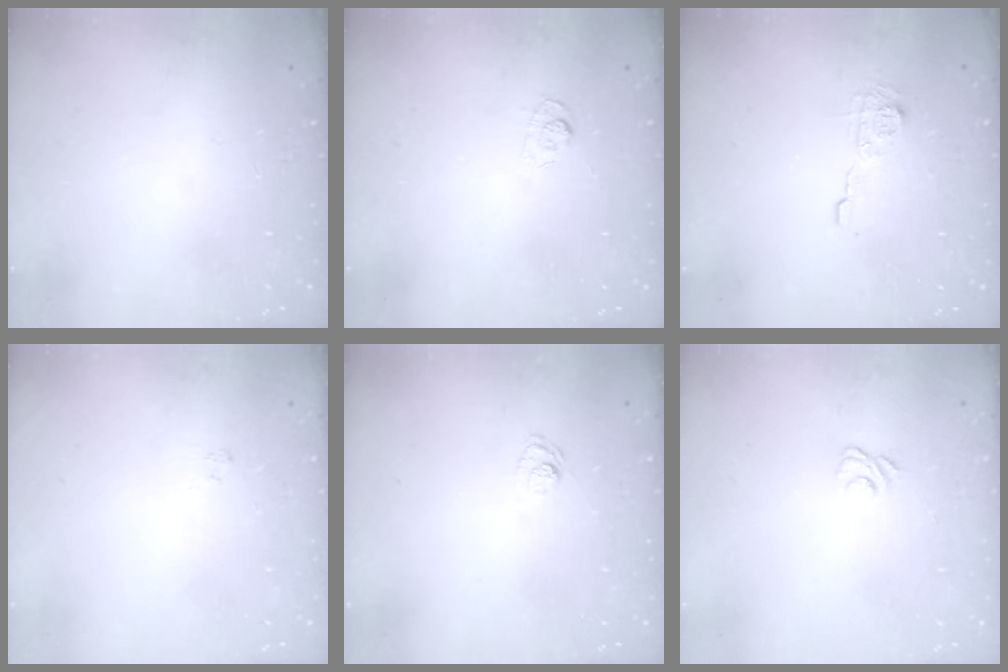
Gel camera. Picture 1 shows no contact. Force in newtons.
{"total": 3.5, "press": 3.1, "slide": 1.6}
{"total": 6.8, "press": 6.8, "slide": 0.2}
{"total": 1.7, "press": 1.2, "slide": 1.1}
{"total": 6.6, "press": 6.5, "slide": 1.4}
{"total": 3.1, "press": 2.8, "slide": 1.3}